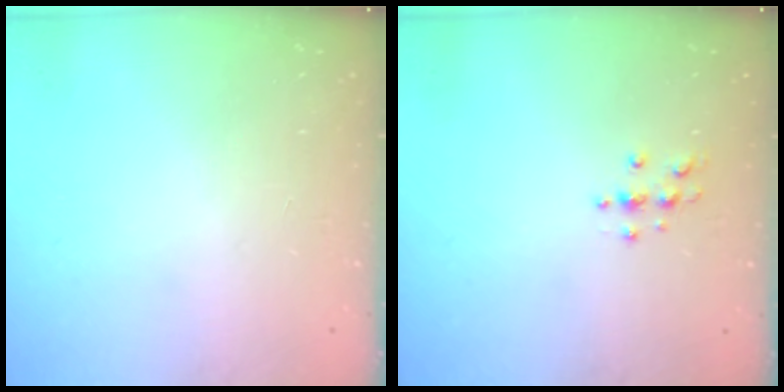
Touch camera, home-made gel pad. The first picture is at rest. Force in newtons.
{"total": 3.3, "press": 3.3, "slide": 0.4}